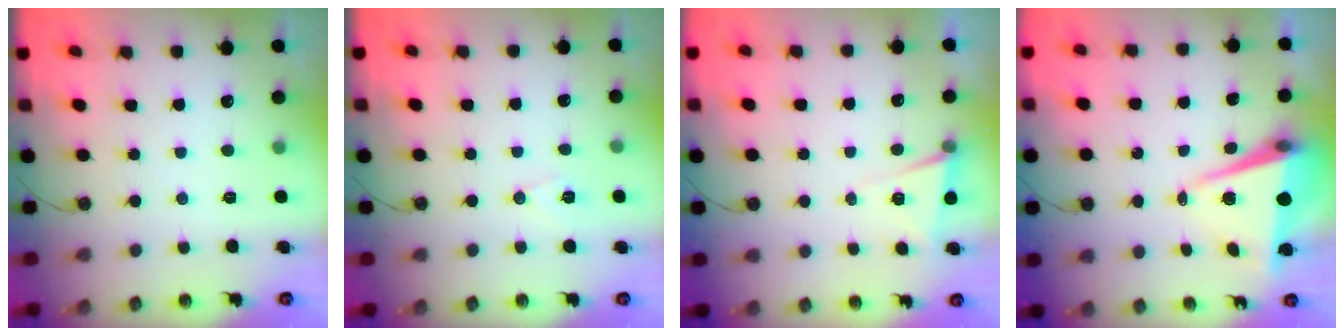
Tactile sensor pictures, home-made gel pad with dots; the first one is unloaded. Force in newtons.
{"total": 6.7, "press": 5.0, "slide": 4.4}
{"total": 5.3, "press": 3.6, "slide": 3.8}
{"total": 7.8, "press": 7.3, "slide": 2.9}